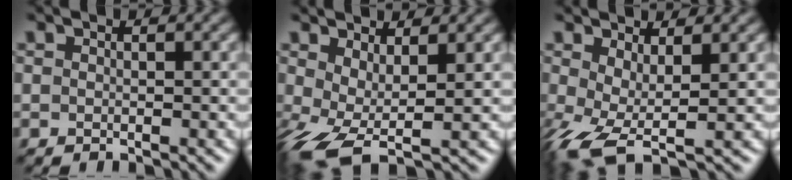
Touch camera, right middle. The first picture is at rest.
{"total": 4.7, "force": [-0.5, 1.8, 4.3], "torque": [-0.097, -0.009, -0.015]}
{"total": 4.9, "force": [-0.6, 1.8, 4.5], "torque": [-0.101, -0.009, -0.017]}